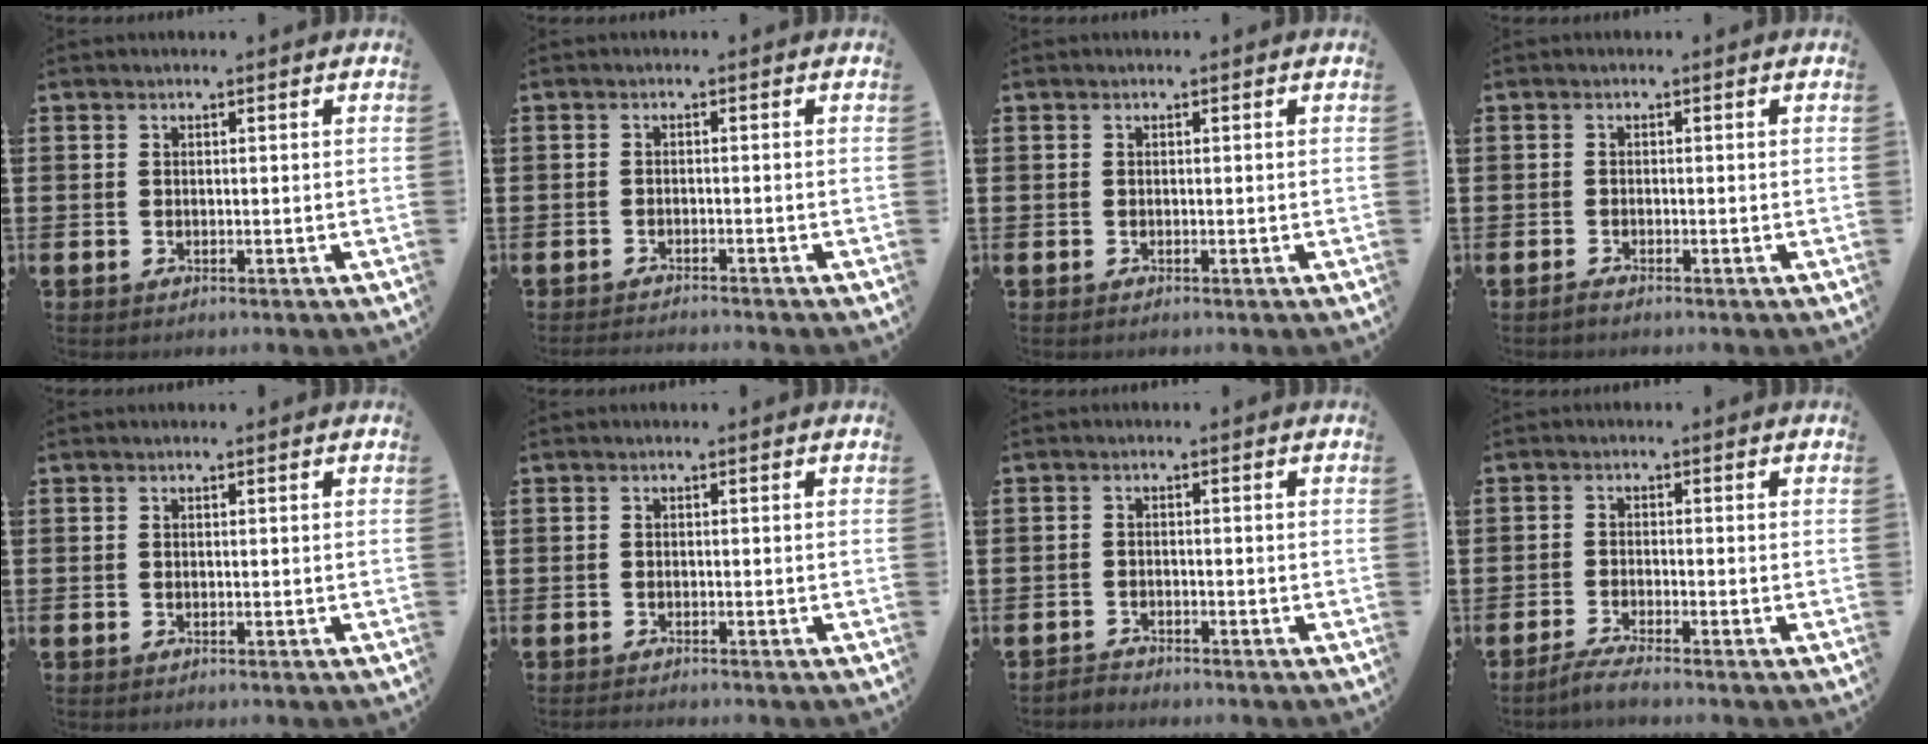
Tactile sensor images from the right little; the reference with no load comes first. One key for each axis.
{"total": 1.1, "fx": -1.1, "fy": -0.2, "fz": 0.0, "tx": -0.001, "ty": 0.001, "tz": -0.022}
{"total": 0.0}
{"total": 0.7, "fx": -0.6, "fy": 0.0, "fz": 0.4, "tx": -0.008, "ty": -0.004, "tz": -0.011}
{"total": 0.0}
{"total": 0.5, "fx": -0.5, "fy": -0.1, "fz": 0.0, "tx": 0.000, "ty": -0.002, "tz": -0.010}
{"total": 1.3, "fx": -1.3, "fy": 0.1, "fz": -0.1, "tx": -0.002, "ty": 0.004, "tz": -0.027}
{"total": 2.1, "fx": -1.6, "fy": 0.0, "fz": 1.4, "tx": -0.021, "ty": 0.000, "tz": -0.029}